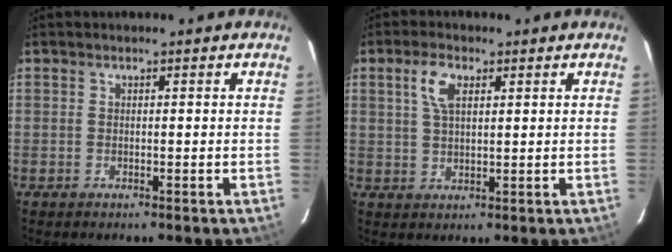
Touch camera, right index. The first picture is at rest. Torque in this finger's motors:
{"motor_torque": [0.37, 0.01, 0.32, 0.05]}